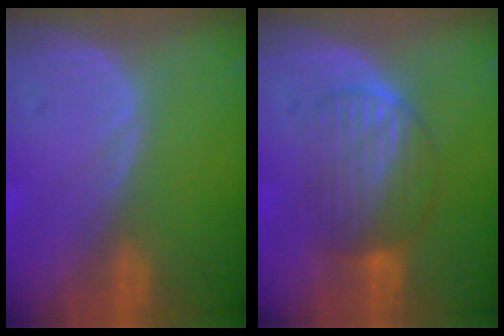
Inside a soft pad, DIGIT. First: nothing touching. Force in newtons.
{"total": 6.7, "press": 6.5, "slide": 1.8}